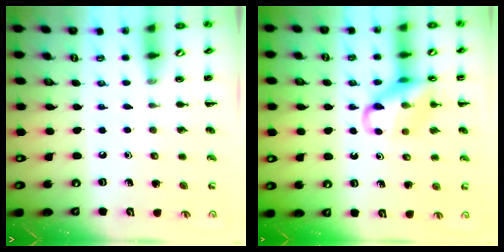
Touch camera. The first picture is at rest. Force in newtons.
{"total": 12.9, "press": 12.8, "slide": 1.6}